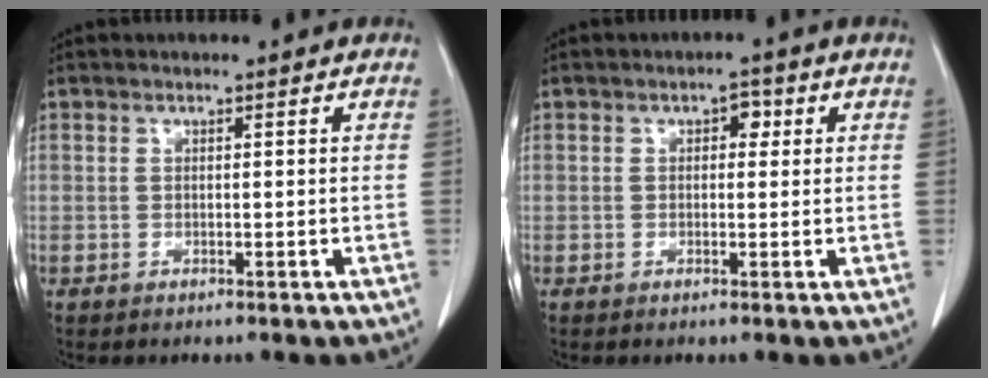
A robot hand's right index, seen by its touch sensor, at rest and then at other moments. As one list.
[{"total": 1.9, "force": [0.6, 1.2, 1.4], "torque": [-0.015, 0.010, 0.005]}]